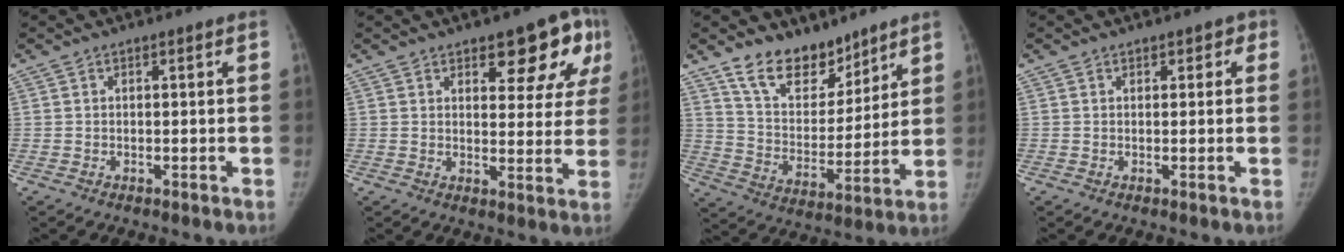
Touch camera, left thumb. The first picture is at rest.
{"total": 11.3, "force": [6.0, 5.0, 8.2], "torque": [-0.051, -0.025, 0.073]}
{"total": 13.7, "force": [10.5, 7.1, 5.0], "torque": [-0.042, -0.075, 0.196]}
{"total": 1.9, "force": [1.0, 1.4, 0.8], "torque": [0.016, 0.001, 0.005]}